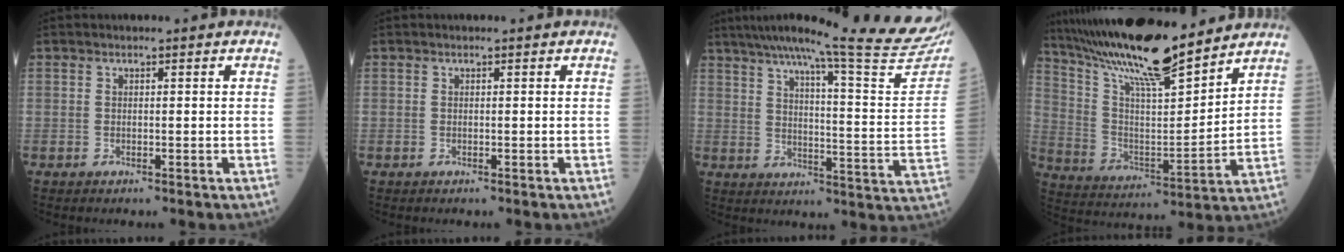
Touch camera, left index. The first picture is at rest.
{"total": 0.0}
{"total": 25.3, "force": [22.7, -1.6, 10.9], "torque": [-0.175, -0.089, 0.288]}
{"total": 19.2, "force": [16.3, 1.8, 10.0], "torque": [-0.183, 0.004, 0.292]}